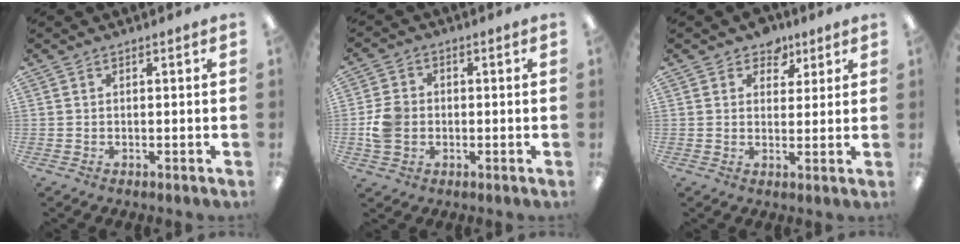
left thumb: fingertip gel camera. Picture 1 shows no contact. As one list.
[{"total": 6.7, "force": [-0.8, 5.7, 3.5], "torque": [-0.068, 0.011, -0.012]}, {"total": 5.7, "force": [4.0, 3.9, 1.1], "torque": [-0.010, -0.018, 0.070]}]